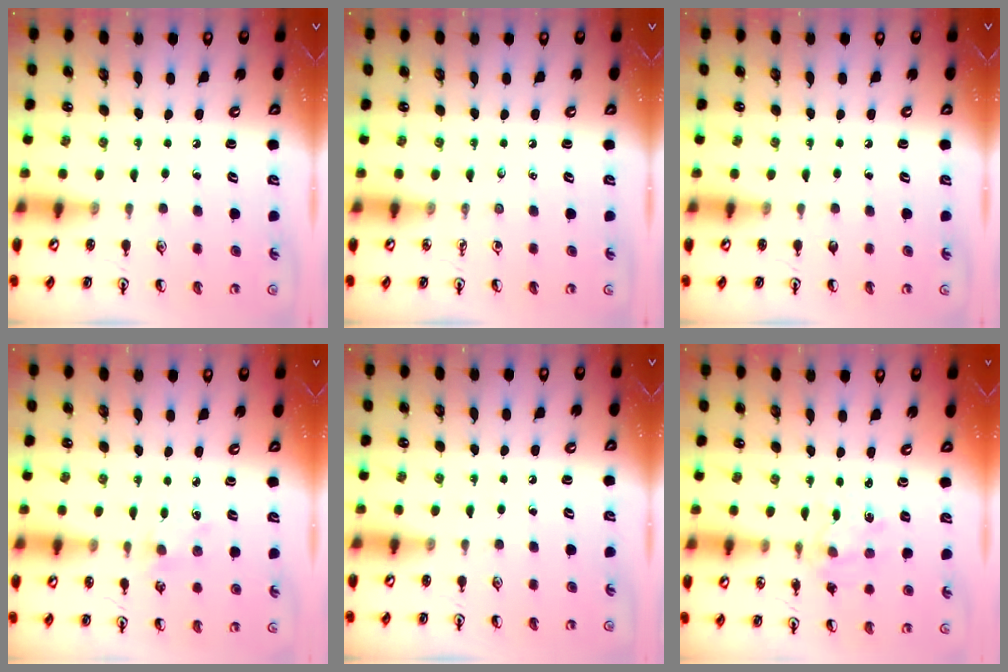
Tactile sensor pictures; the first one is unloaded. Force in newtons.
{"total": 0.0}
{"total": 0.0}
{"total": 2.4, "press": 2.3, "slide": 0.4}
{"total": 0.0}
{"total": 1.7, "press": 1.7, "slide": 0.3}